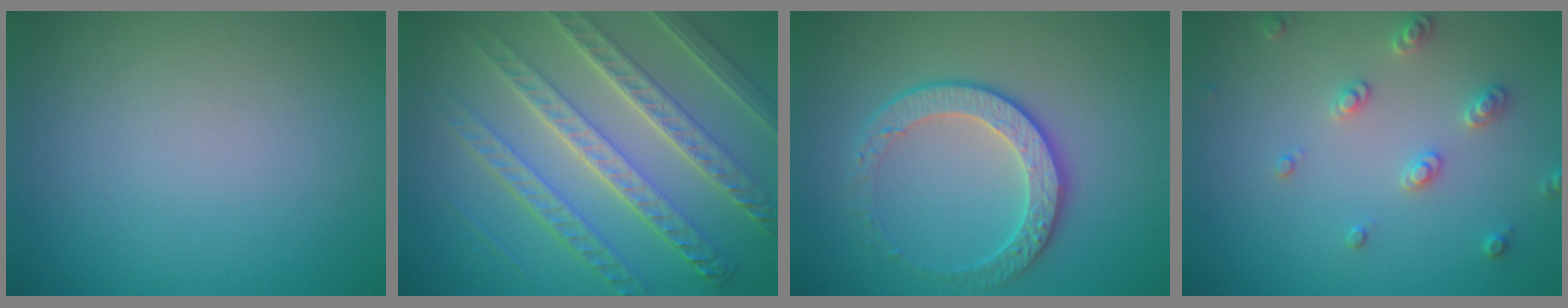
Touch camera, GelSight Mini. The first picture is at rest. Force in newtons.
{"total": 8.3, "press": 6.2, "slide": 5.5}
{"total": 3.2, "press": 2.8, "slide": 1.6}
{"total": 2.5, "press": 2.4, "slide": 0.7}